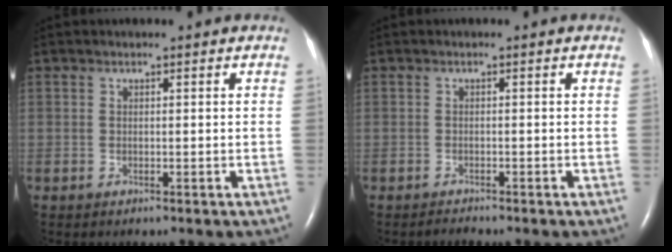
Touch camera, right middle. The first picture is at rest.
{"total": 0.8, "force": [-0.8, -0.1, 0.0], "torque": [-0.006, -0.005, -0.011]}